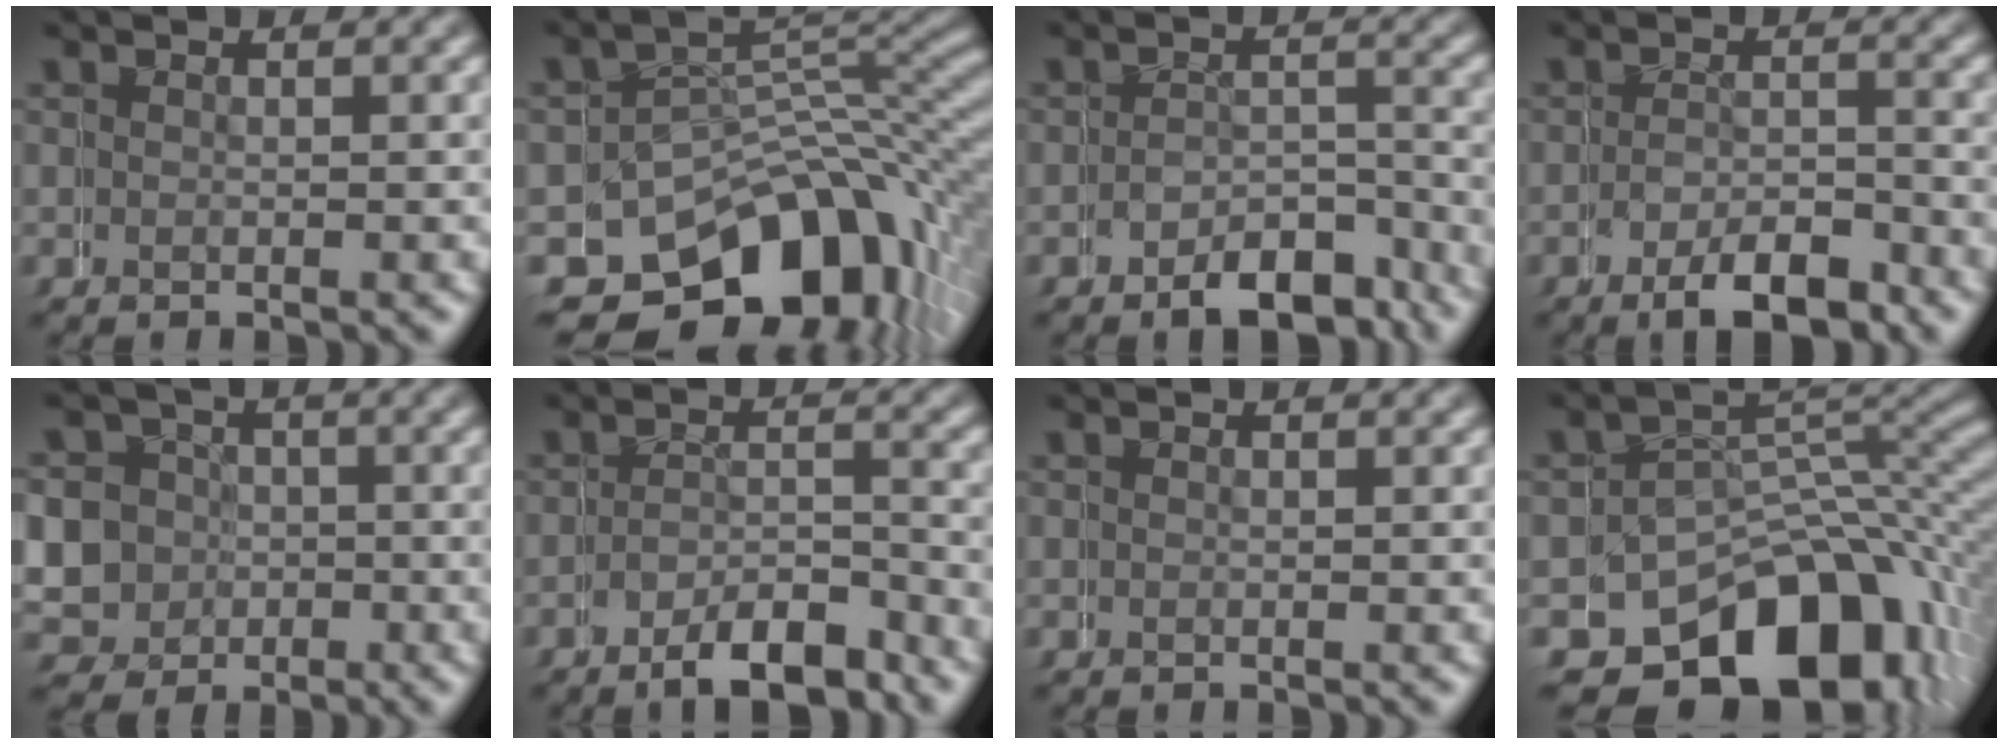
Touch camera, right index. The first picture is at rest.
{"total": 14.5, "force": [-6.8, 10.5, 7.3], "torque": [-0.111, -0.029, -0.097]}
{"total": 5.3, "force": [-4.8, 2.0, 0.8], "torque": [0.002, -0.009, -0.075]}
{"total": 4.4, "force": [-3.4, 1.9, 2.0], "torque": [-0.021, -0.010, -0.061]}
{"total": 7.3, "force": [-0.1, 7.2, 0.4], "torque": [-0.020, -0.035, -0.004]}
{"total": 5.7, "force": [-5.4, 1.7, 1.0], "torque": [-0.006, -0.011, -0.087]}
{"total": 0.0}
{"total": 13.3, "force": [-6.5, 9.2, 7.1], "torque": [-0.099, -0.028, -0.090]}